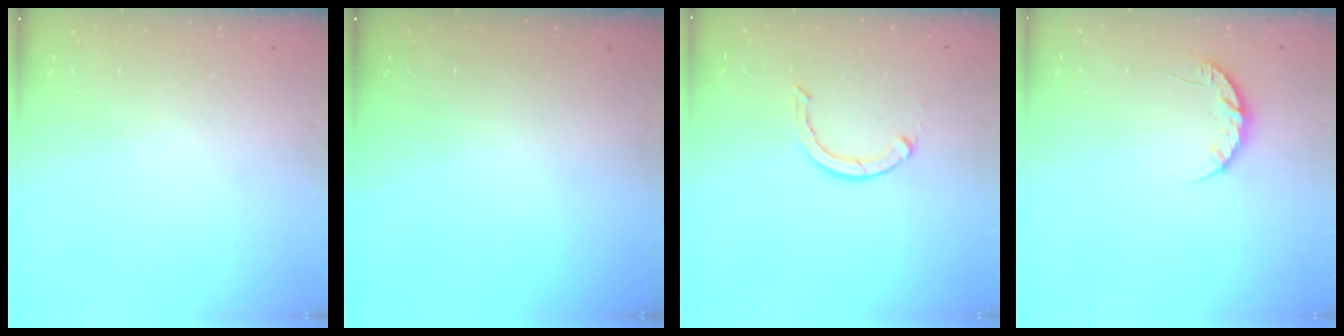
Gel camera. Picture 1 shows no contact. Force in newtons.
{"total": 0.0}
{"total": 3.1, "press": 3.0, "slide": 0.3}
{"total": 6.1, "press": 6.1, "slide": 0.7}